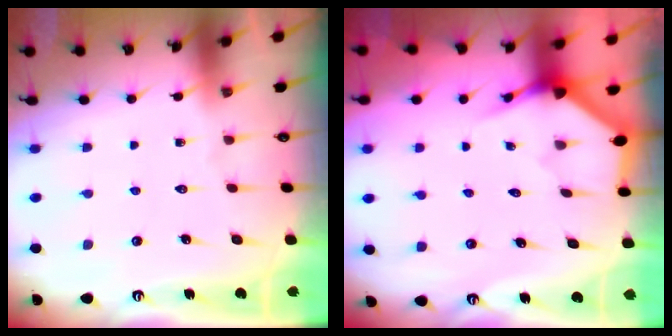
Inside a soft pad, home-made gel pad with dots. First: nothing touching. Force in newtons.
{"total": 3.6, "press": 3.6, "slide": 0.2}